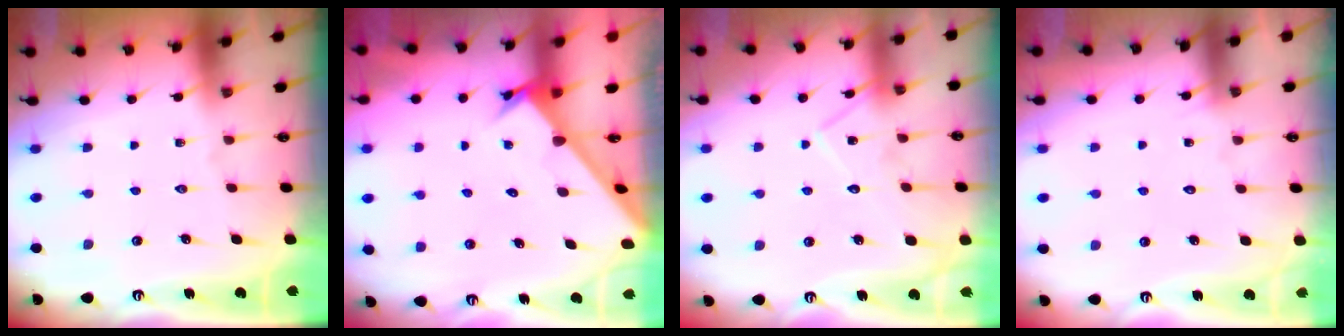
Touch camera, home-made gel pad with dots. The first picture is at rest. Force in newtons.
{"total": 2.5, "press": 2.5, "slide": 0.2}
{"total": 12.3, "press": 12.3, "slide": 0.7}
{"total": 5.5, "press": 5.5, "slide": 0.4}